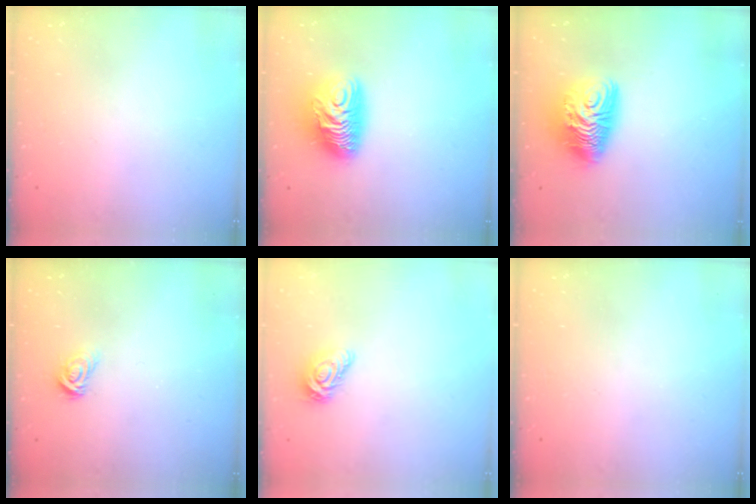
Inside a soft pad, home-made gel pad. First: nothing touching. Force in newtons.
{"total": 12.4, "press": 12.3, "slide": 0.9}
{"total": 12.5, "press": 12.5, "slide": 0.9}
{"total": 4.1, "press": 4.1, "slide": 0.5}
{"total": 7.9, "press": 7.9, "slide": 0.3}
{"total": 0.0}